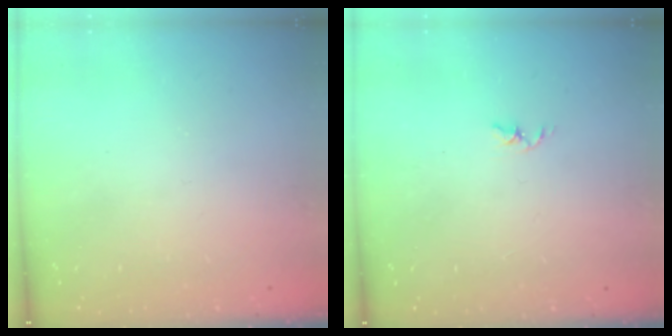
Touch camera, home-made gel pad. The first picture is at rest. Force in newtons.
{"total": 1.8, "press": 1.7, "slide": 0.3}